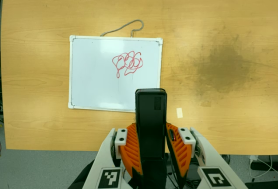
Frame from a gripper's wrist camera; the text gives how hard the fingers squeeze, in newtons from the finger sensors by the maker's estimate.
{"total": 4.8, "left": 3.6, "right": 6.1}